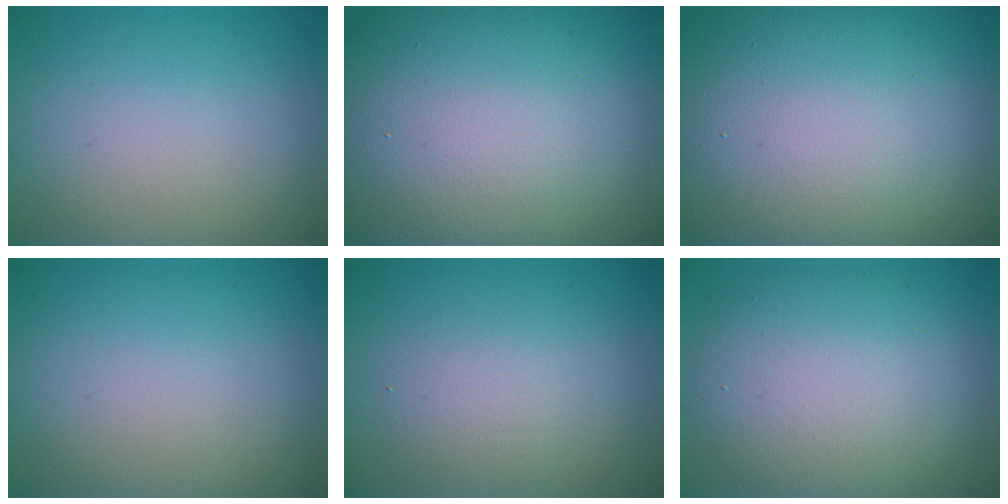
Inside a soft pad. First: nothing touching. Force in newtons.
{"total": 23.0, "press": 22.9, "slide": 1.0}
{"total": 21.2, "press": 21.2, "slide": 1.4}
{"total": 0.0}
{"total": 2.5, "press": 2.5, "slide": 0.1}
{"total": 8.7, "press": 8.7, "slide": 0.6}